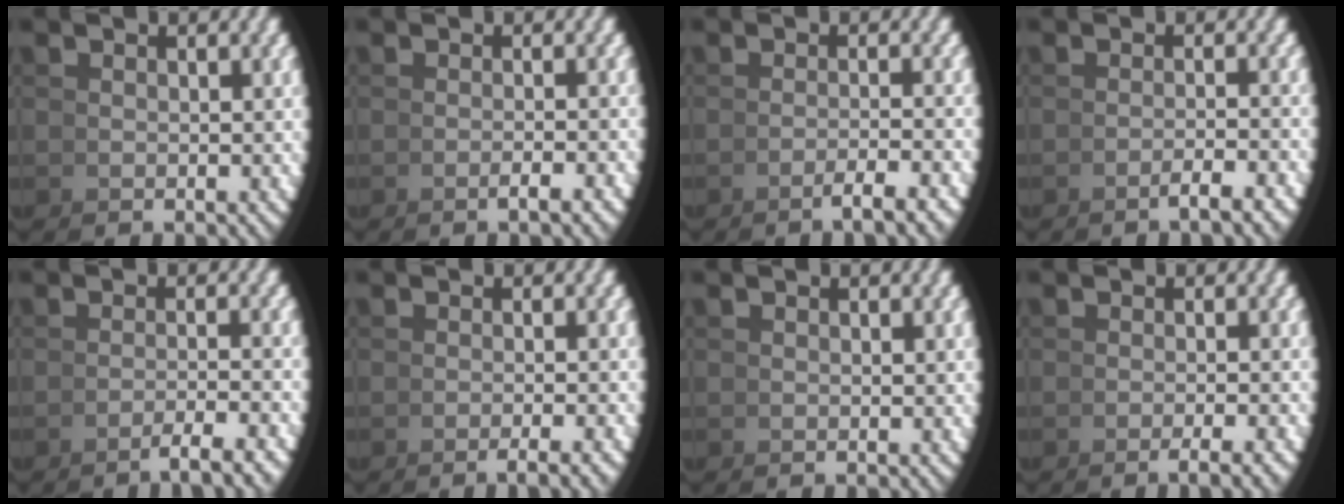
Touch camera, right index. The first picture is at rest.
{"total": 1.7, "force": [-1.2, -0.2, 1.2], "torque": [-0.005, 0.013, -0.025]}
{"total": 2.6, "force": [-1.8, -0.4, 1.8], "torque": [-0.007, 0.012, -0.036]}
{"total": 2.2, "force": [-1.5, -0.4, 1.5], "torque": [-0.004, 0.012, -0.032]}
{"total": 2.9, "force": [-2.1, -0.3, 2.0], "torque": [-0.009, 0.010, -0.040]}
{"total": 2.3, "force": [-1.7, -0.2, 1.5], "torque": [-0.004, 0.015, -0.034]}
{"total": 0.0}
{"total": 2.6, "force": [-1.9, -0.1, 1.8], "torque": [-0.005, 0.015, -0.037]}